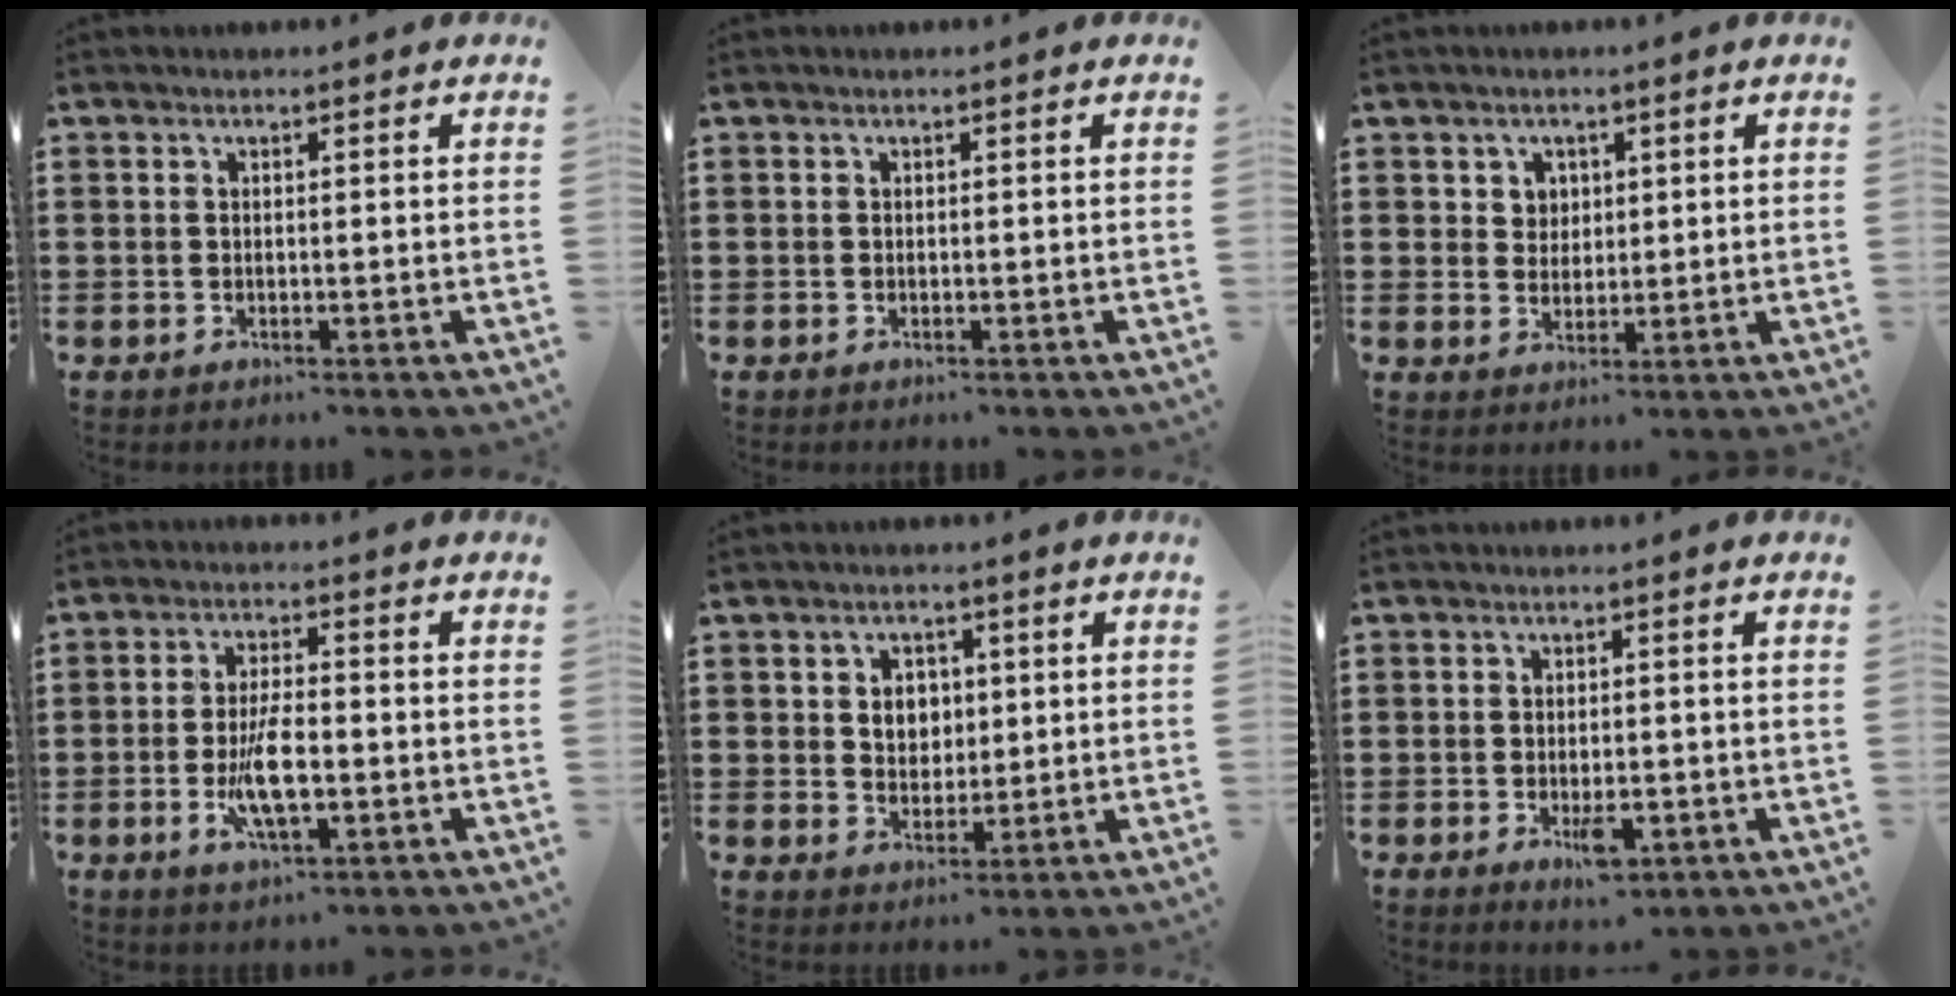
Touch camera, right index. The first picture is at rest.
{"total": 0.0}
{"total": 3.0, "force": [1.4, 2.6, 0.5], "torque": [-0.013, 0.008, 0.023]}
{"total": 7.3, "force": [-1.7, 2.5, 6.7], "torque": [-0.145, -0.012, -0.035]}
{"total": 3.9, "force": [0.8, 3.3, 1.8], "torque": [-0.040, 0.009, 0.009]}
{"total": 3.5, "force": [-1.3, 1.5, 3.0], "torque": [-0.050, 0.002, -0.020]}